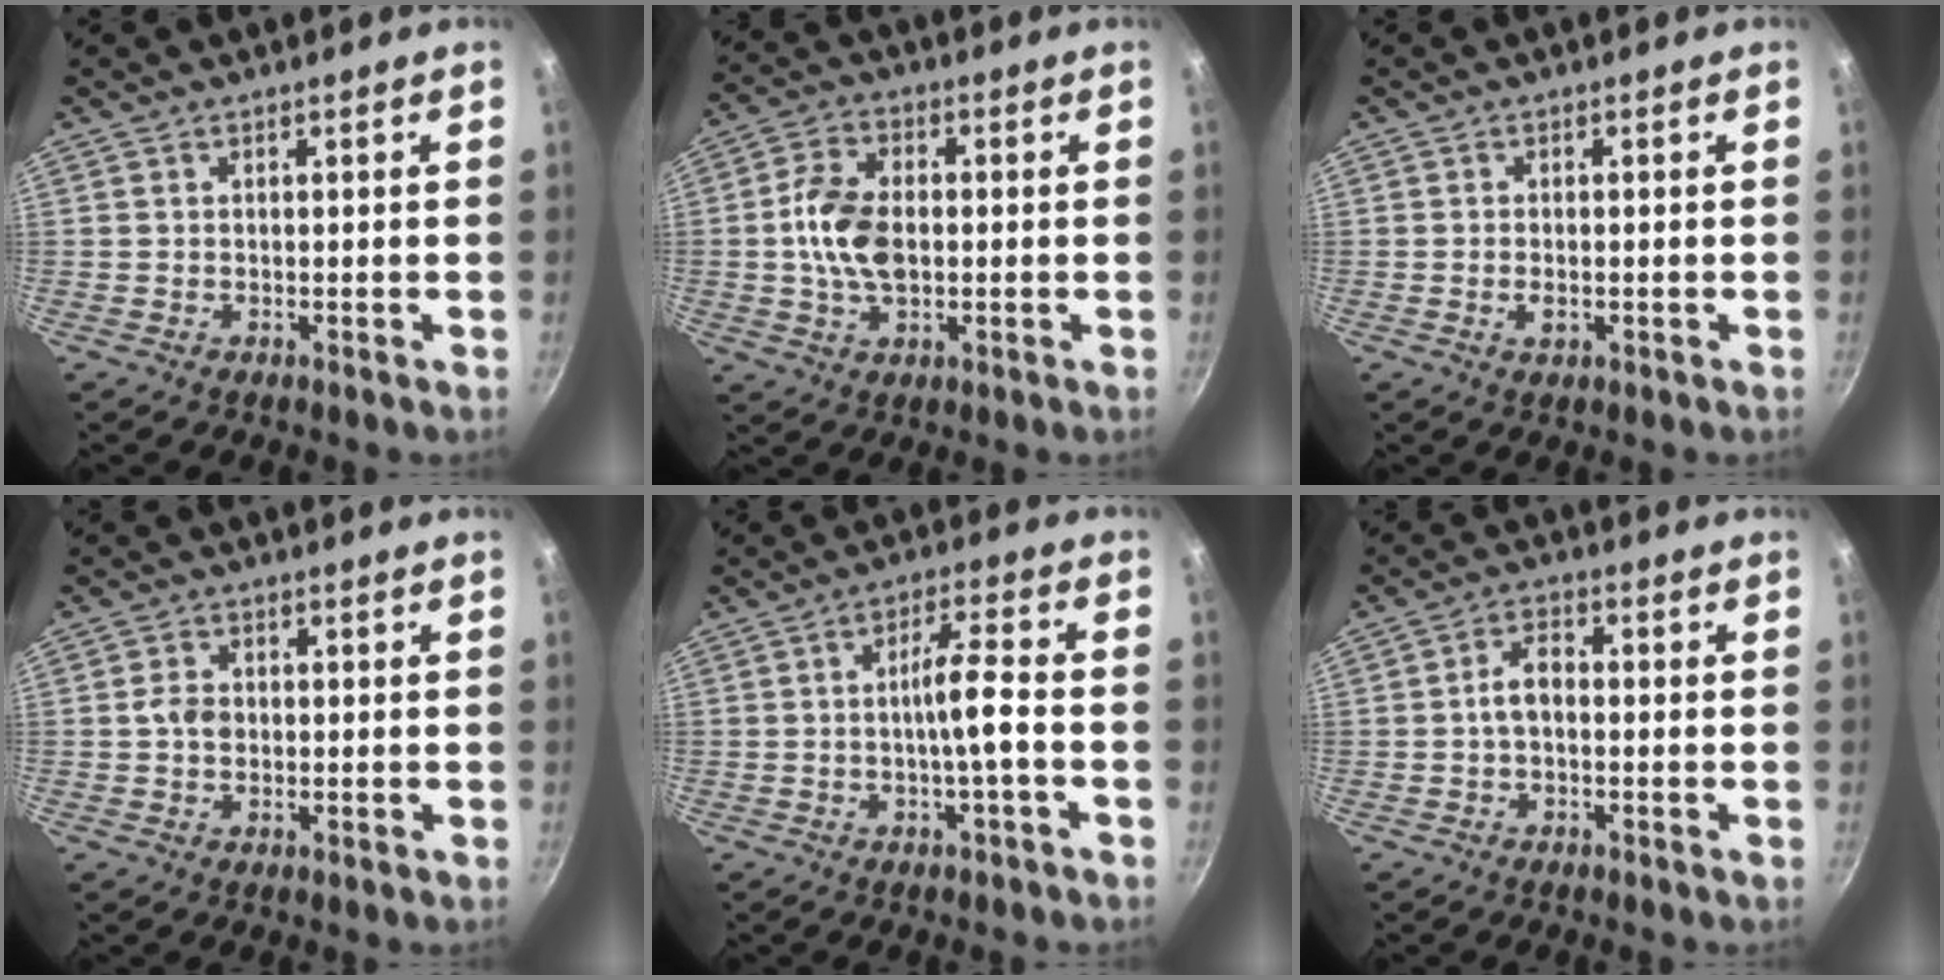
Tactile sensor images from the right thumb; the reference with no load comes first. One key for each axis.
{"total": 10.1, "fx": -0.3, "fy": 6.4, "fz": 7.8, "tx": -0.137, "ty": 0.015, "tz": -0.012}
{"total": 2.0, "fx": -0.5, "fy": 1.1, "fz": 1.6, "tx": -0.032, "ty": 0.000, "tz": -0.010}
{"total": 3.3, "fx": -0.1, "fy": 2.6, "fz": 2.1, "tx": -0.033, "ty": 0.007, "tz": -0.007}
{"total": 6.2, "fx": -1.7, "fy": 0.5, "fz": 6.0, "tx": -0.109, "ty": 0.025, "tz": -0.029}
{"total": 4.4, "fx": -0.6, "fy": 2.6, "fz": 3.5, "tx": -0.058, "ty": 0.022, "tz": -0.015}